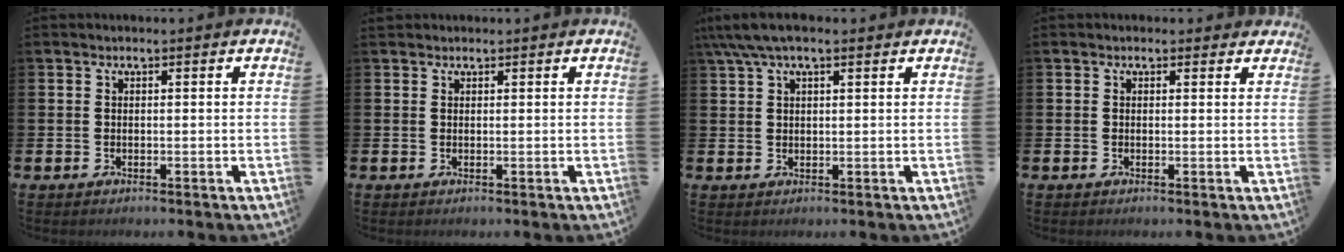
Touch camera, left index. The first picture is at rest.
{"total": 0.9, "force": [0.8, 0.4, 0.0], "torque": [0.008, 0.000, 0.013]}
{"total": 4.4, "force": [3.0, 1.5, 2.9], "torque": [-0.061, 0.003, 0.053]}
{"total": 0.7, "force": [0.3, 0.6, 0.1], "torque": [-0.002, 0.008, 0.004]}